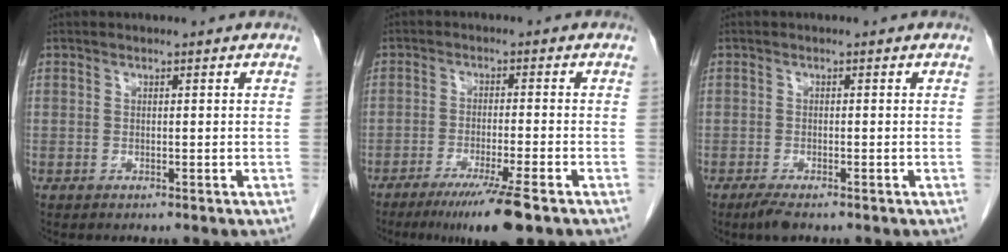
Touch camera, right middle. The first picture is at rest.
{"total": 8.6, "force": [-5.8, -0.5, 6.4], "torque": [-0.102, -0.023, -0.095]}
{"total": 2.3, "force": [-1.7, 0.4, 1.5], "torque": [-0.035, -0.007, -0.031]}